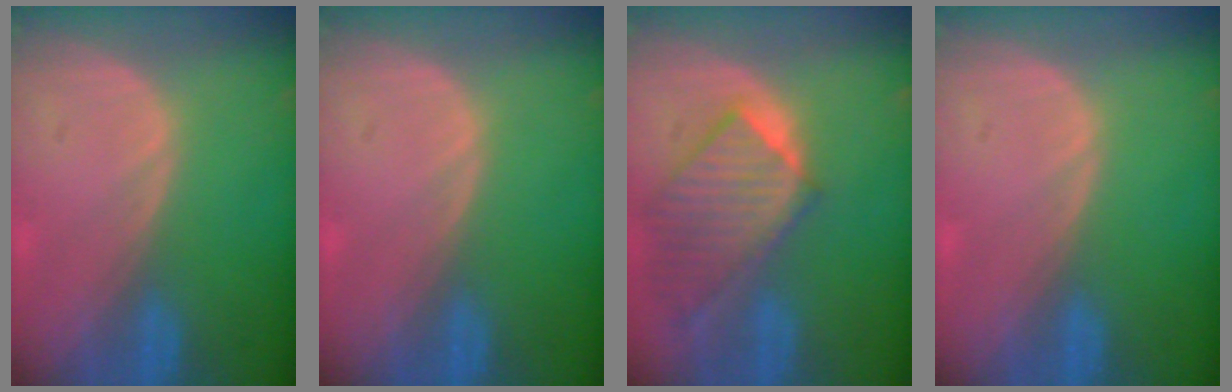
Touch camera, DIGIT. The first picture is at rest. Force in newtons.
{"total": 0.0}
{"total": 9.5, "press": 8.3, "slide": 4.7}
{"total": 0.0}